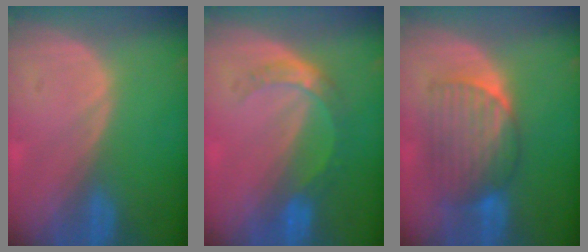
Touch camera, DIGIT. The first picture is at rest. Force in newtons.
{"total": 5.2, "press": 4.7, "slide": 2.4}
{"total": 7.4, "press": 7.3, "slide": 0.9}